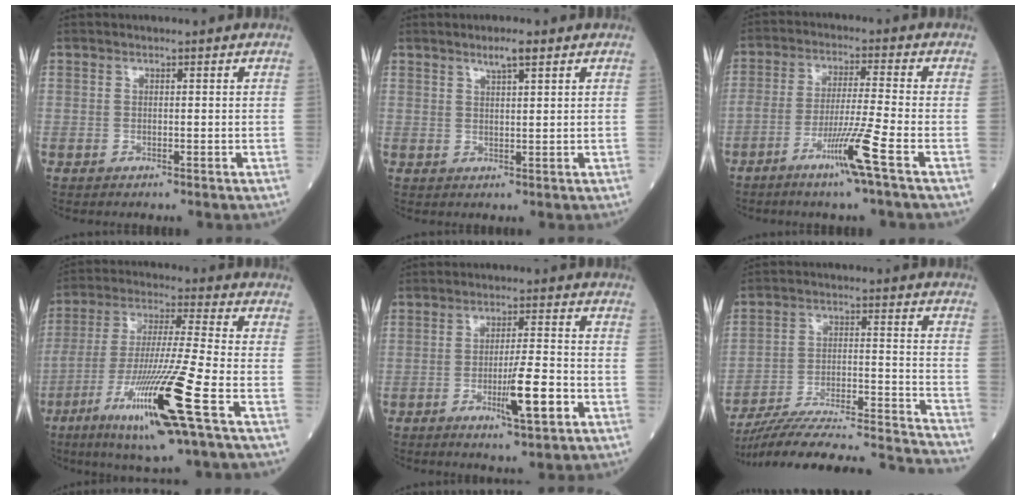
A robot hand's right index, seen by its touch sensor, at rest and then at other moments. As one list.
[{"total": 2.8, "force": [1.9, 0.1, 2.0], "torque": [-0.040, 0.001, 0.036]}, {"total": 8.0, "force": [-4.2, -1.6, 6.6], "torque": [-0.125, -0.013, -0.081]}, {"total": 16.7, "force": [-7.3, -0.8, 15.0], "torque": [-0.311, -0.031, -0.132]}, {"total": 9.1, "force": [-3.4, 0.6, 8.4], "torque": [-0.142, -0.009, -0.052]}, {"total": 26.1, "force": [-24.4, 0.3, 9.2], "torque": [-0.093, -0.010, -0.347]}]